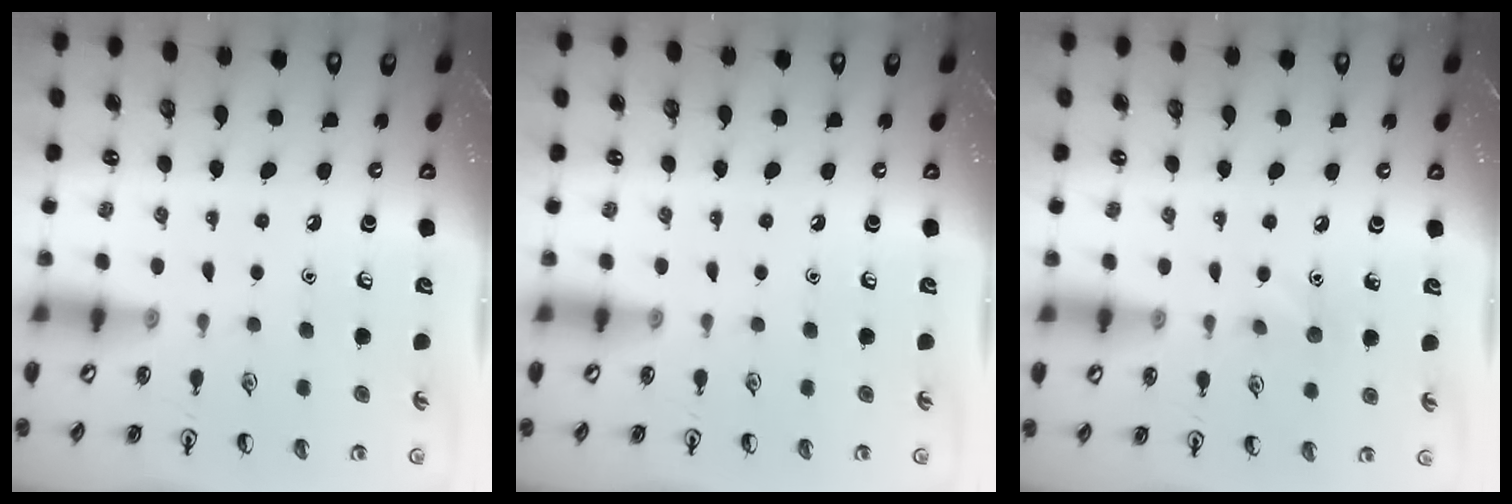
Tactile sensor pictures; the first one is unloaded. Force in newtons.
{"total": 0.0}
{"total": 5.8, "press": 5.5, "slide": 1.8}